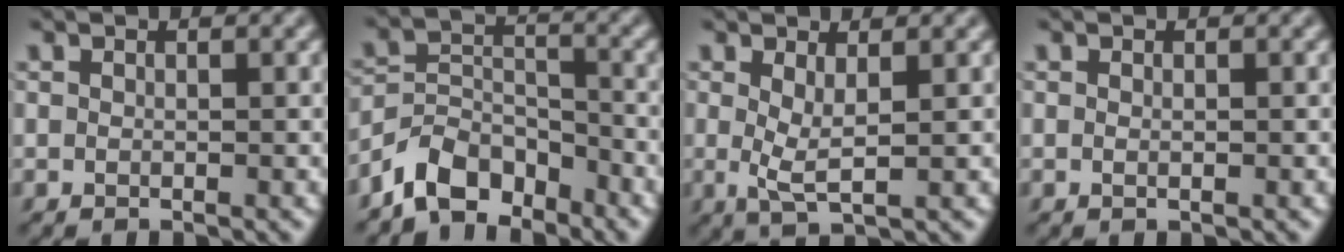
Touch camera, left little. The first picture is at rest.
{"total": 5.3, "force": [-4.3, 2.5, 1.6], "torque": [-0.024, 0.004, -0.088]}
{"total": 2.3, "force": [0.4, 0.4, 2.3], "torque": [-0.051, -0.005, 0.010]}
{"total": 0.0}